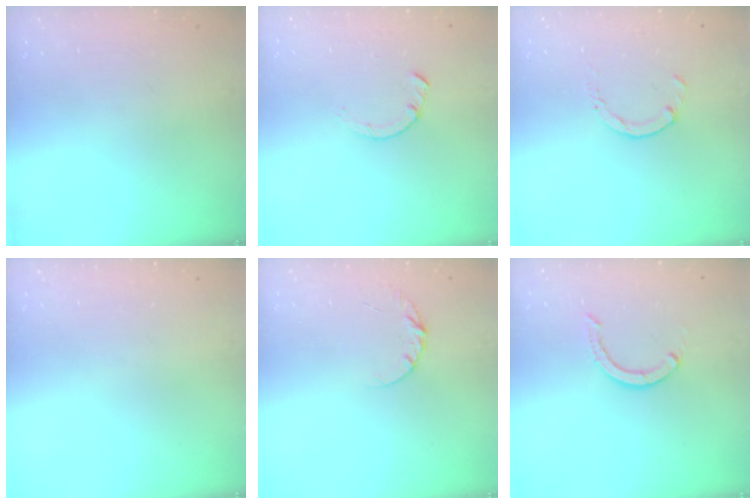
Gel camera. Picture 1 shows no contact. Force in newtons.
{"total": 1.4, "press": 1.4, "slide": 0.2}
{"total": 0.0}
{"total": 0.0}
{"total": 4.6, "press": 4.5, "slide": 0.5}
{"total": 3.7, "press": 3.6, "slide": 0.4}